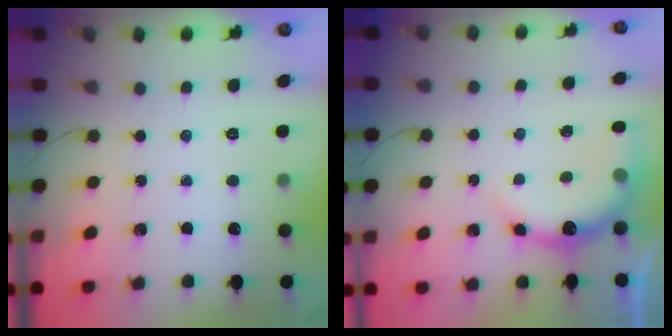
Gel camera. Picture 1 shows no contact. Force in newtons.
{"total": 8.2, "press": 8.1, "slide": 1.2}